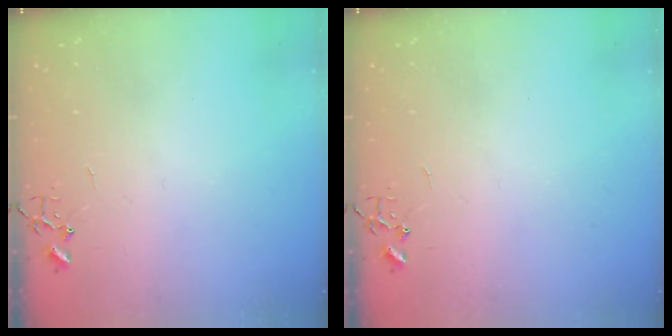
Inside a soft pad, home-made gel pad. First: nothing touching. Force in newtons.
{"total": 0.0}